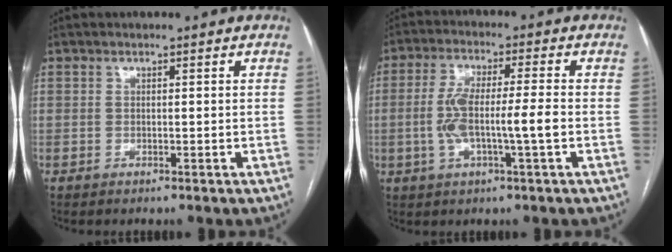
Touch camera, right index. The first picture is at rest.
{"total": 8.7, "force": [-1.4, 0.8, 8.5], "torque": [-0.172, 0.011, -0.027]}